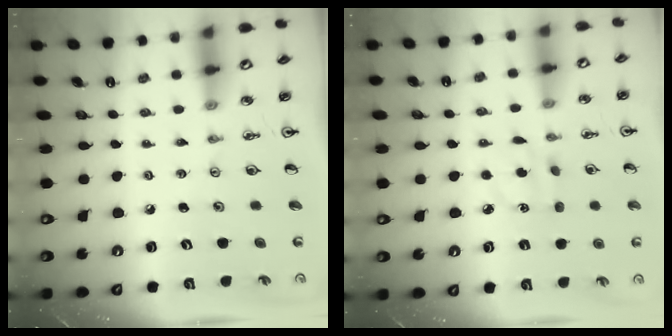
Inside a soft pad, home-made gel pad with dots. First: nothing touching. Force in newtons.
{"total": 3.9, "press": 3.9, "slide": 0.6}